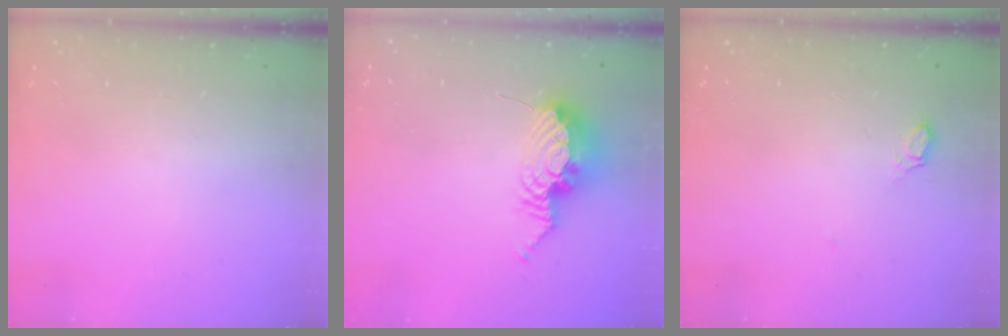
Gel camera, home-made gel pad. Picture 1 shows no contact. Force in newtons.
{"total": 11.2, "press": 10.9, "slide": 2.9}
{"total": 2.6, "press": 2.6, "slide": 0.2}